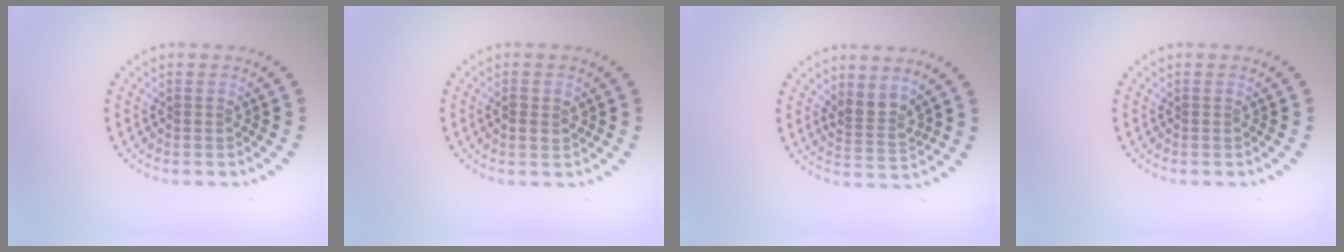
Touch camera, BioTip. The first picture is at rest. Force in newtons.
{"total": 1.5, "press": 1.4, "slide": 0.4}
{"total": 2.4, "press": 1.8, "slide": 1.6}
{"total": 0.0}